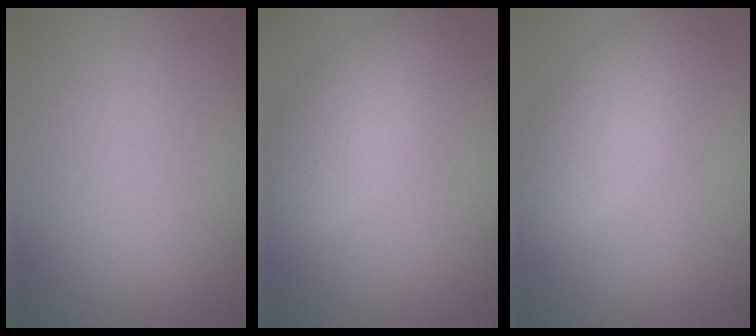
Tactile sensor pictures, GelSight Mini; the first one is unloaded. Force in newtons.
{"total": 4.5, "press": 4.5, "slide": 0.4}
{"total": 4.5, "press": 4.5, "slide": 0.4}